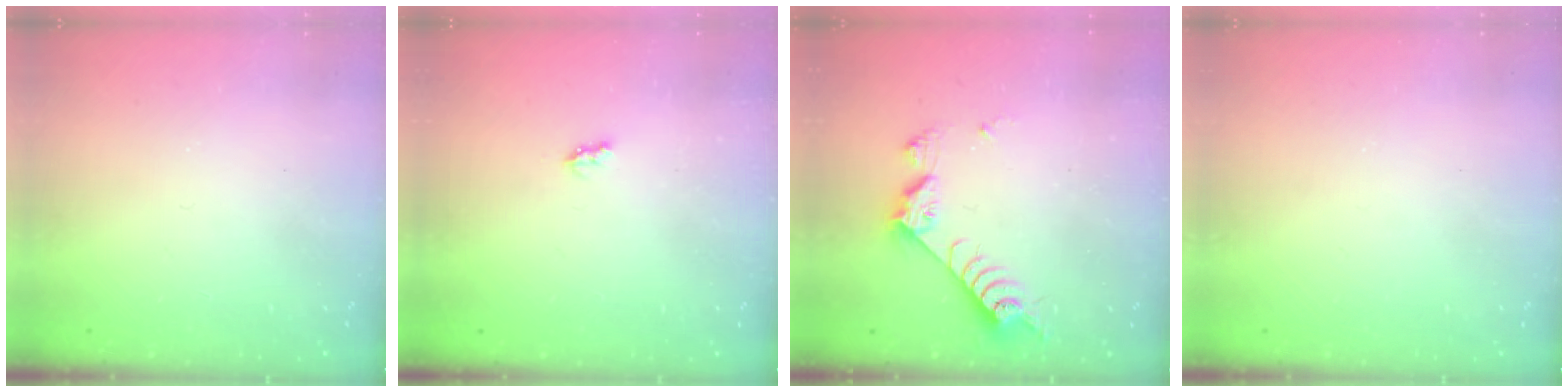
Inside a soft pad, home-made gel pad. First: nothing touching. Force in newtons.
{"total": 2.6, "press": 2.6, "slide": 0.4}
{"total": 7.9, "press": 7.8, "slide": 1.3}
{"total": 0.0}